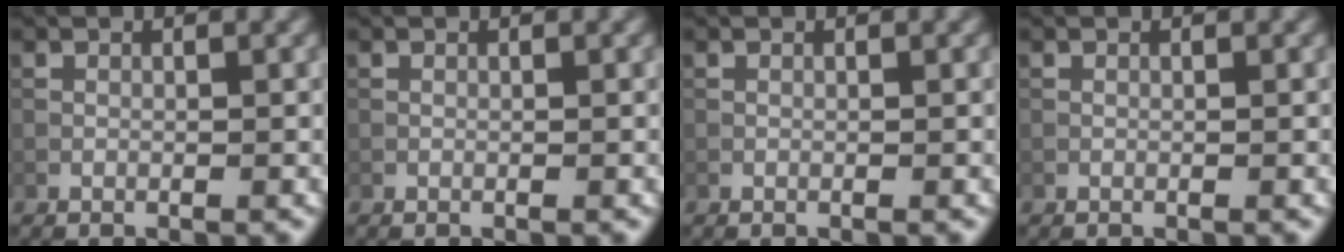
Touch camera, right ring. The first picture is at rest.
{"total": 0.0}
{"total": 0.0}
{"total": 0.0}